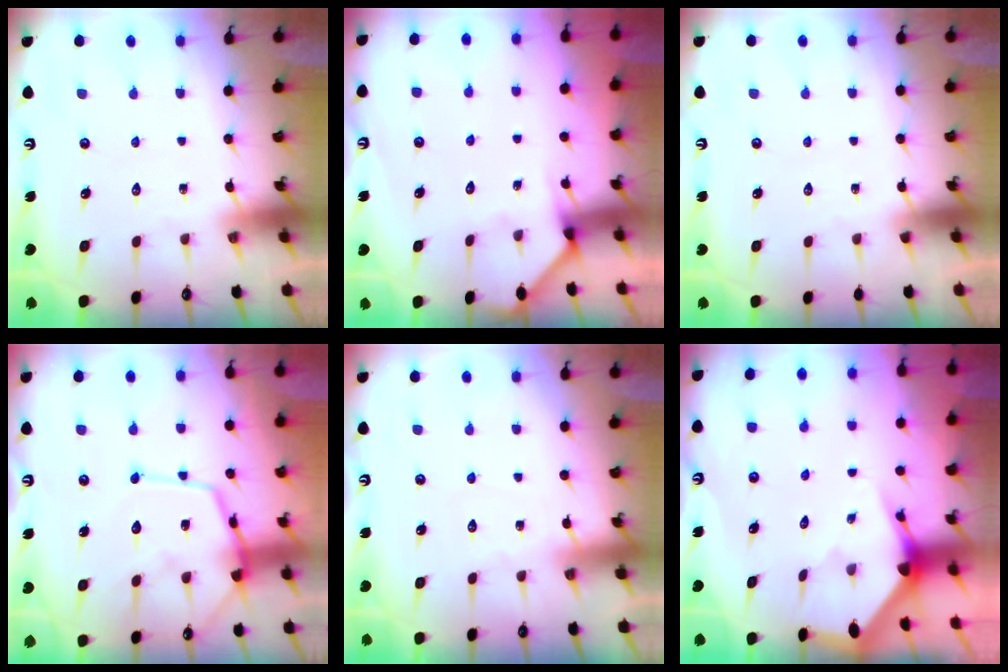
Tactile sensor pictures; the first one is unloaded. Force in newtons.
{"total": 2.5, "press": 2.5, "slide": 0.1}
{"total": 0.0}
{"total": 12.9, "press": 12.9, "slide": 1.0}
{"total": 2.9, "press": 2.9, "slide": 0.4}
{"total": 2.9, "press": 2.9, "slide": 0.2}